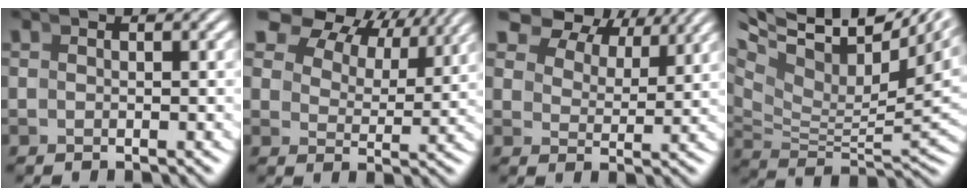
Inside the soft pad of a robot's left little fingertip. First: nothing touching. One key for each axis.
{"total": 8.3, "fx": 5.7, "fy": 4.4, "fz": 4.2, "tx": -0.082, "ty": 0.017, "tz": 0.083}
{"total": 7.1, "fx": 5.6, "fy": 3.2, "fz": 3.0, "tx": -0.051, "ty": 0.021, "tz": 0.083}
{"total": 13.4, "fx": 6.5, "fy": 7.2, "fz": 9.3, "tx": -0.147, "ty": 0.017, "tz": 0.088}